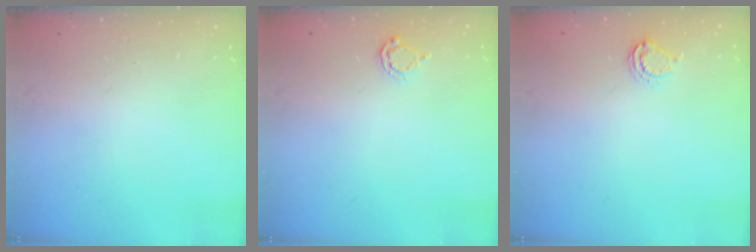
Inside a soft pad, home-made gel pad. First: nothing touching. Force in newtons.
{"total": 4.2, "press": 4.2, "slide": 0.2}
{"total": 4.5, "press": 4.5, "slide": 0.3}